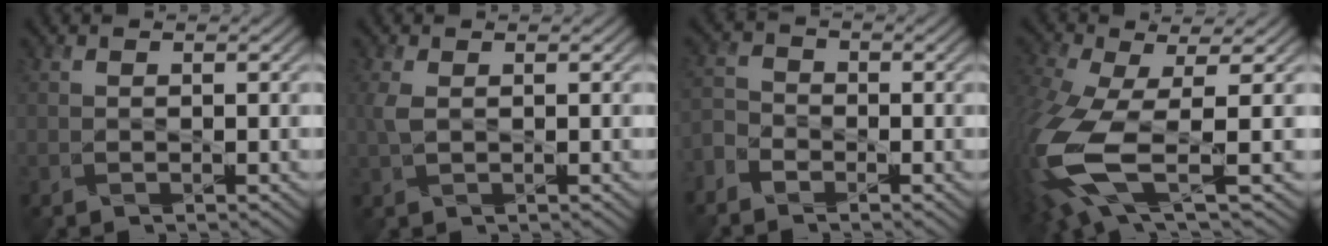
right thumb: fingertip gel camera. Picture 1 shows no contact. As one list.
[{"total": 1.8, "force": [0.4, 0.9, 1.5], "torque": [-0.050, 0.001, 0.009]}, {"total": 3.4, "force": [-2.8, 1.7, 0.6], "torque": [-0.021, -0.005, -0.072]}, {"total": 12.7, "force": [-3.1, 5.0, 11.2], "torque": [-0.295, -0.032, -0.053]}]